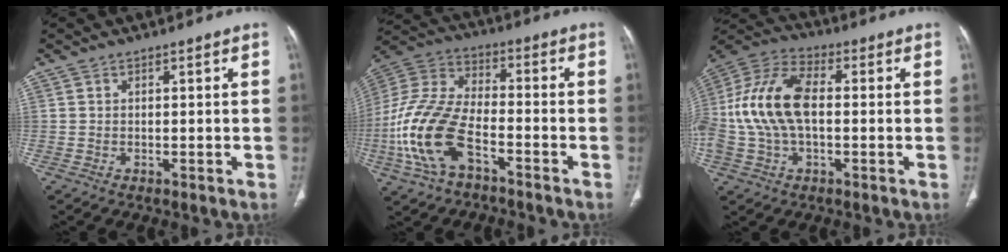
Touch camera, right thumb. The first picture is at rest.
{"total": 17.1, "force": [-6.9, 8.8, 13.0], "torque": [-0.284, 0.036, -0.135]}
{"total": 16.7, "force": [-0.2, 9.2, 13.9], "torque": [-0.304, 0.033, -0.006]}